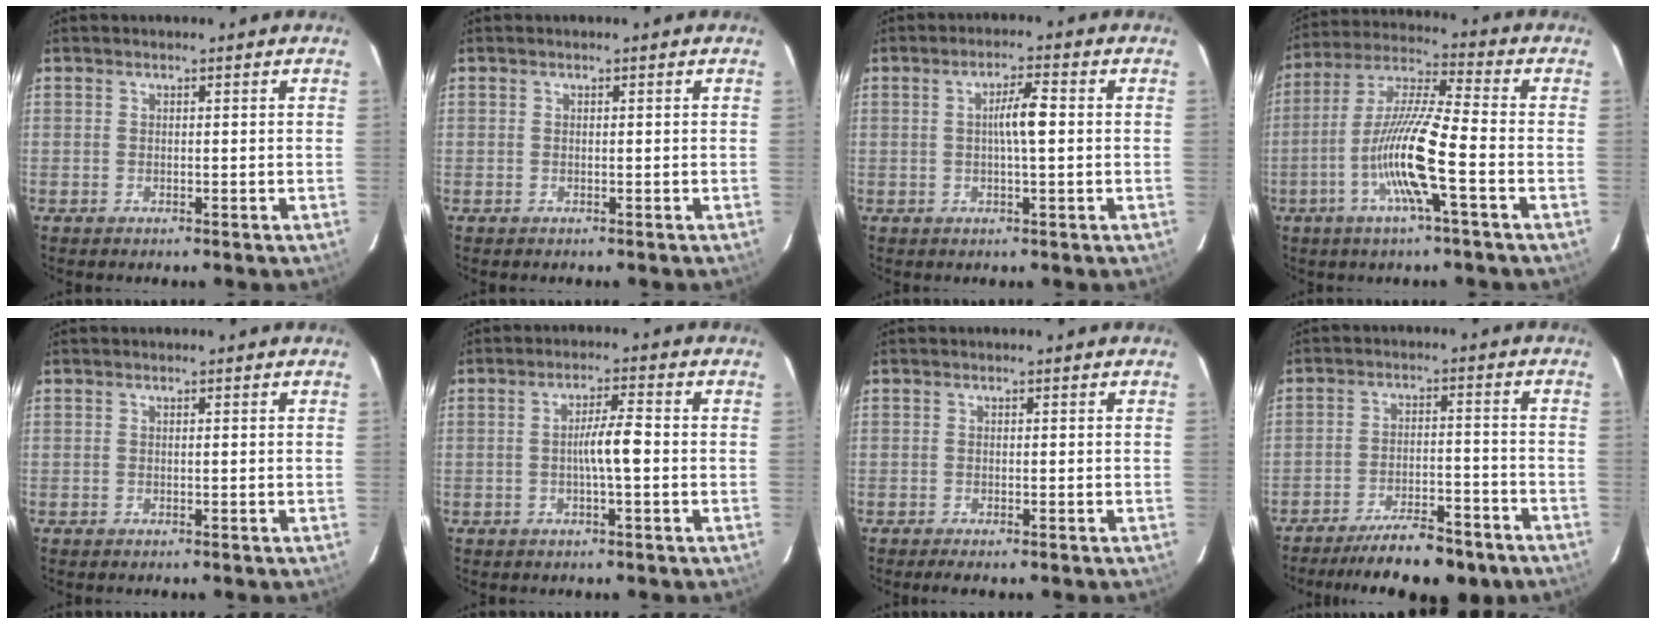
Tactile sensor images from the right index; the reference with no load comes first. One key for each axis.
{"total": 0.0}
{"total": 4.3, "fx": 0.2, "fy": 0.3, "fz": 4.3, "tx": -0.077, "ty": 0.006, "tz": 0.002}
{"total": 13.0, "fx": -4.0, "fy": 0.2, "fz": 12.3, "tx": -0.247, "ty": 0.002, "tz": -0.082}
{"total": 0.0}
{"total": 4.6, "fx": -0.6, "fy": 0.1, "fz": 4.5, "tx": -0.079, "ty": 0.009, "tz": -0.010}
{"total": 2.0, "fx": -1.5, "fy": 0.3, "fz": 1.3, "tx": -0.016, "ty": -0.006, "tz": -0.019}
{"total": 12.2, "fx": -10.2, "fy": 2.6, "fz": 6.2, "tx": -0.088, "ty": 0.002, "tz": -0.155}